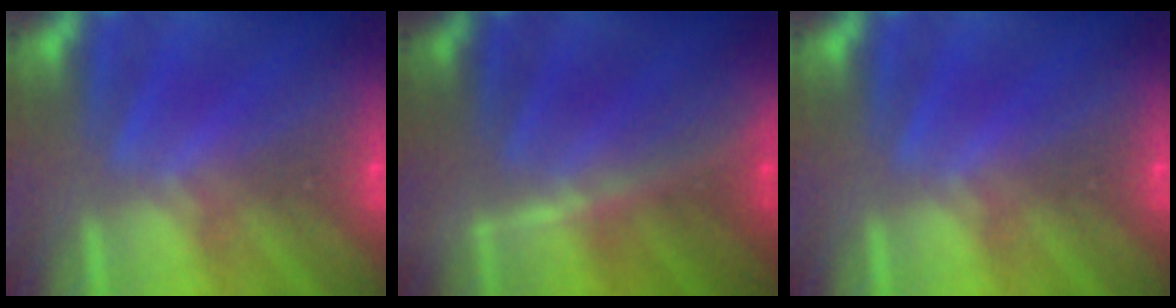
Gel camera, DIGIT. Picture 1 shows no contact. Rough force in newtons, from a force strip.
{"total": 3.4}
{"total": 0.0}